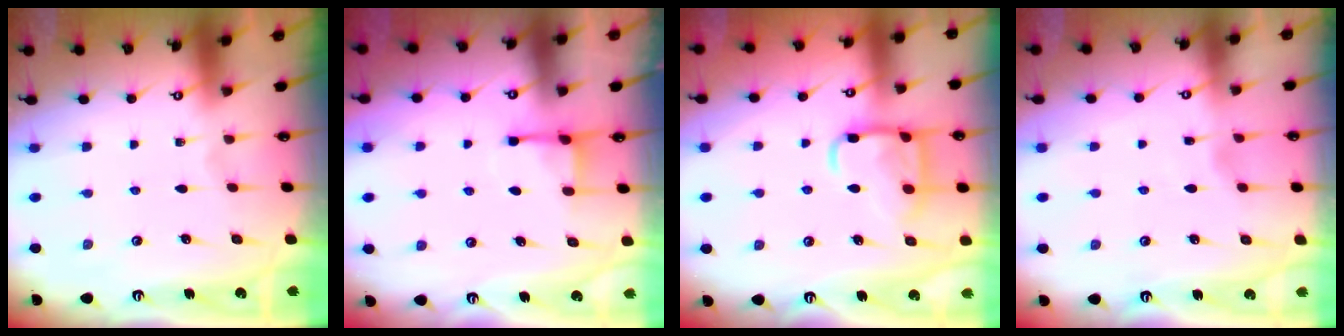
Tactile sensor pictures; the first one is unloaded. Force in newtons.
{"total": 3.6, "press": 3.6, "slide": 0.4}
{"total": 13.8, "press": 13.8, "slide": 1.3}
{"total": 3.0, "press": 2.9, "slide": 0.4}